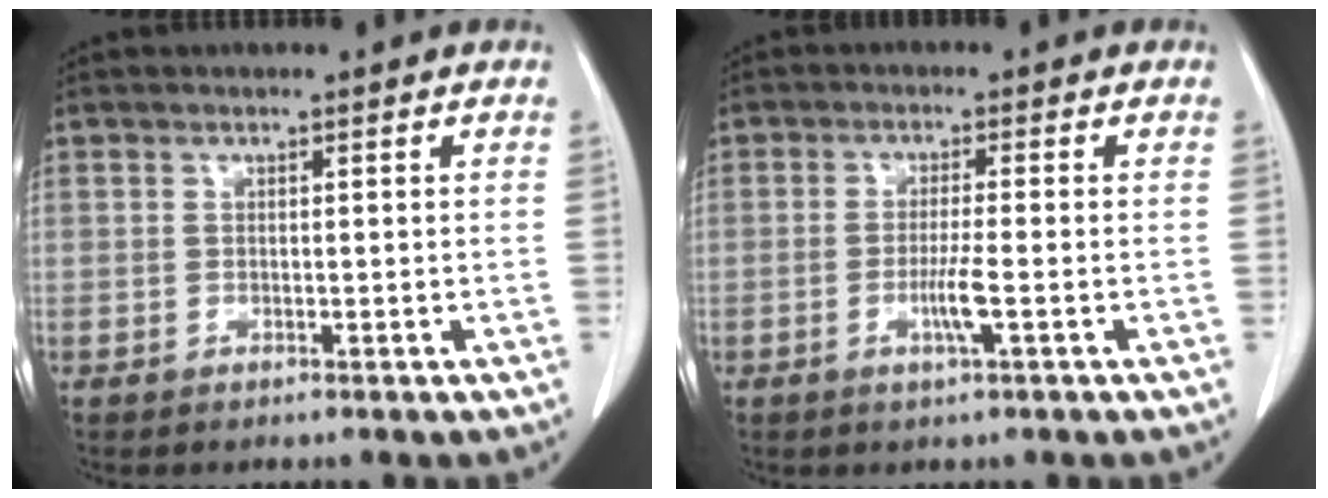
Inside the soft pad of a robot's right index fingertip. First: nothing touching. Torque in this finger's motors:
{"motor_torque": [1.02, -0.26, 0.43, 0.12]}